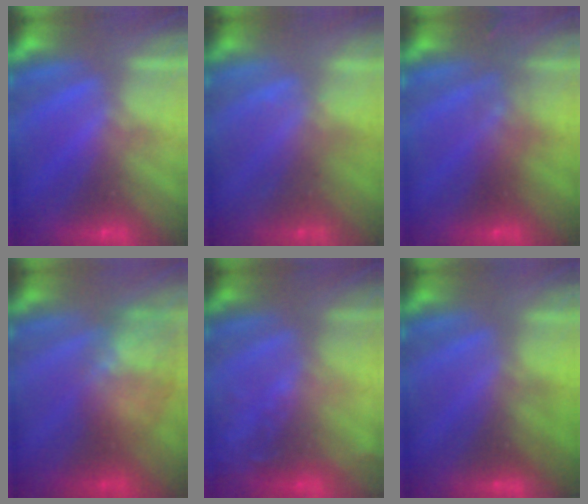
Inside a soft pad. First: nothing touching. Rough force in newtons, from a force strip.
{"total": 2.3}
{"total": 2.9}
{"total": 8.1}
{"total": 2.1}
{"total": 2.0}